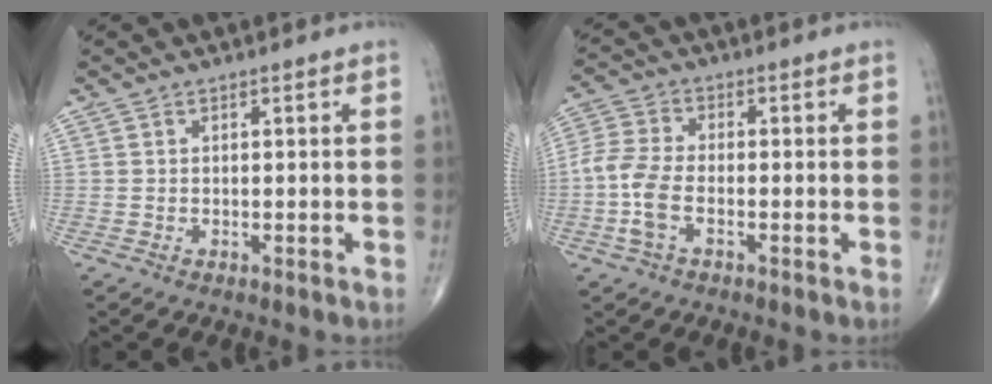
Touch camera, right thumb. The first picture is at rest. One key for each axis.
{"total": 7.6, "fx": -2.3, "fy": 3.9, "fz": 6.1, "tx": -0.154, "ty": 0.018, "tz": -0.052}